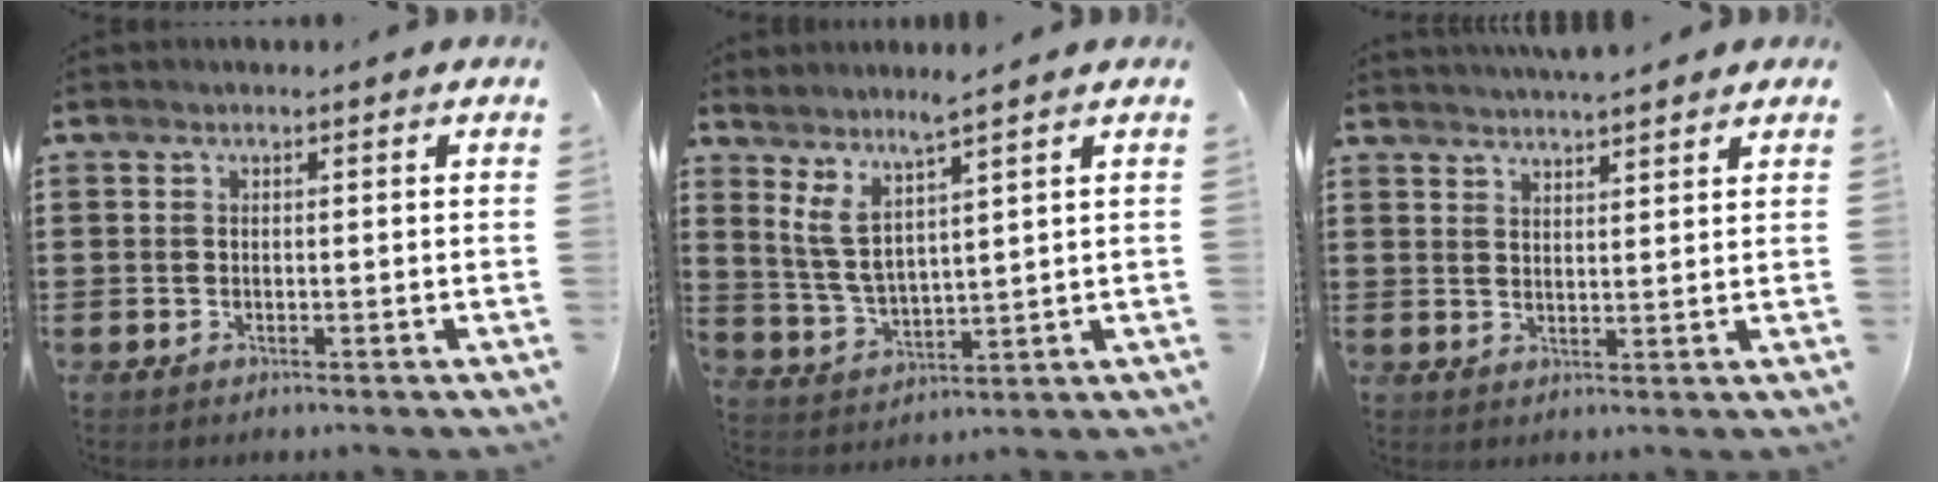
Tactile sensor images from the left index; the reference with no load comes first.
{"total": 4.9, "force": [3.2, 0.6, 3.7], "torque": [-0.094, -0.021, 0.049]}
{"total": 3.2, "force": [3.1, -0.2, 0.6], "torque": [-0.020, -0.007, 0.057]}